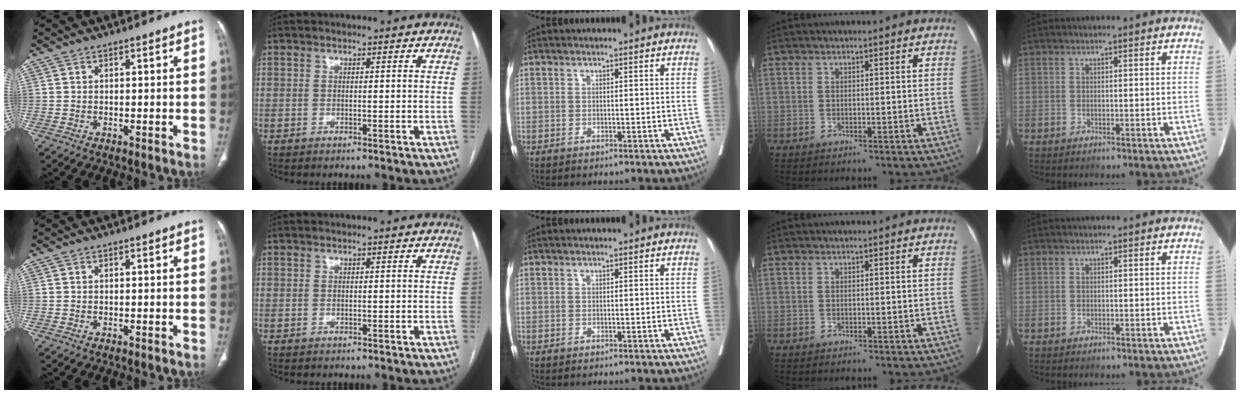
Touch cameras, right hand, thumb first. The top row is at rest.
{}